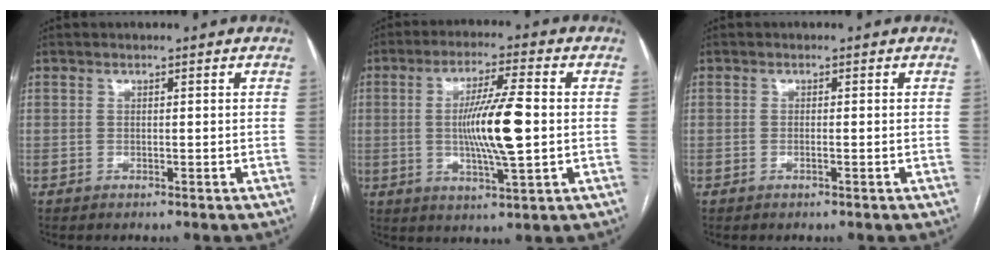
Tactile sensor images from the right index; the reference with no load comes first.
{"total": 10.8, "force": [-0.2, 0.9, 10.8], "torque": [-0.197, -0.003, -0.005]}
{"total": 0.5, "force": [-0.3, 0.0, 0.5], "torque": [-0.010, 0.000, -0.004]}